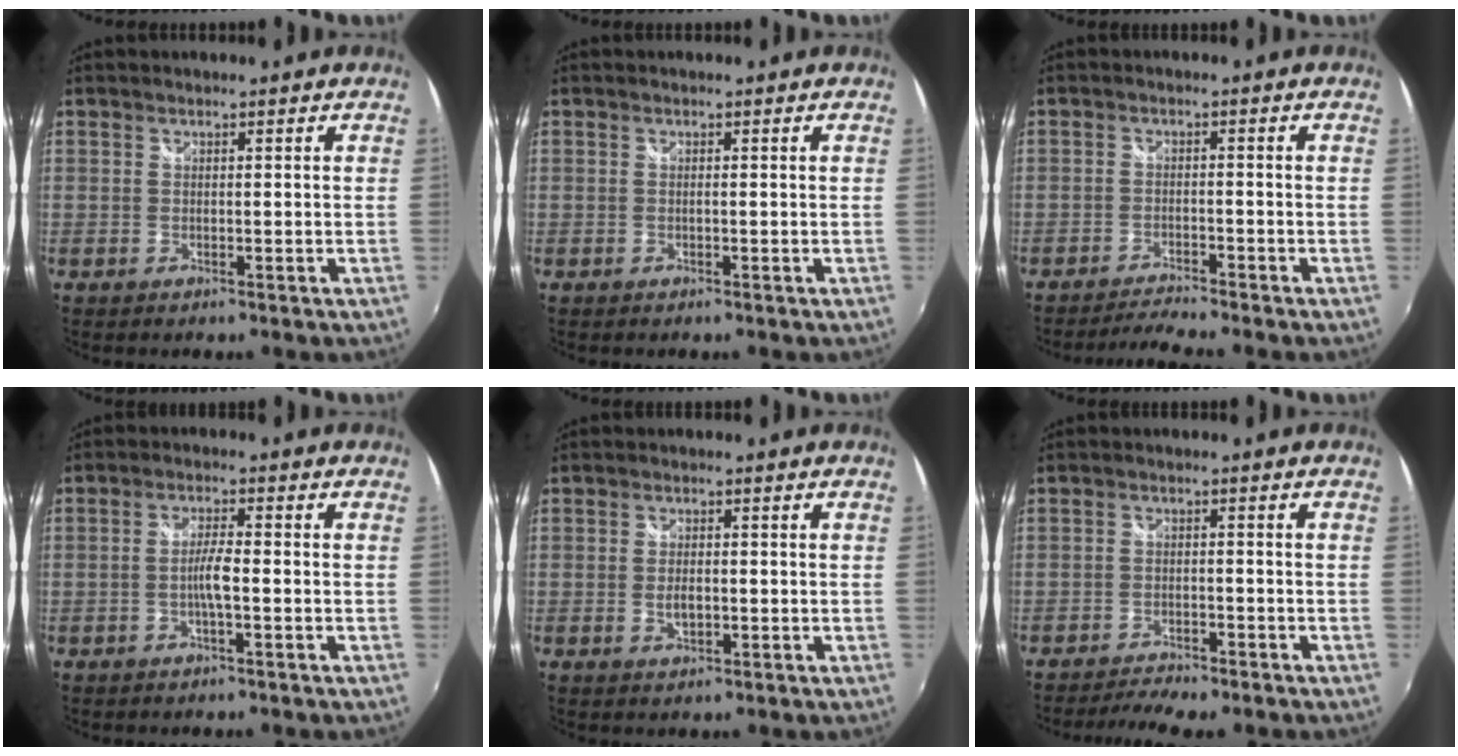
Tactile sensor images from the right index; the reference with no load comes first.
{"total": 0.5, "force": [-0.2, -0.1, 0.5], "torque": [-0.007, 0.001, -0.005]}
{"total": 4.3, "force": [-4.1, -0.3, 0.9], "torque": [-0.037, -0.005, -0.077]}
{"total": 3.5, "force": [-1.1, 0.1, 3.3], "torque": [-0.065, 0.004, -0.021]}
{"total": 2.9, "force": [-0.6, 1.5, 2.3], "torque": [-0.042, -0.003, -0.008]}
{"total": 5.9, "force": [-5.4, 1.2, 2.2], "torque": [-0.060, -0.008, -0.086]}